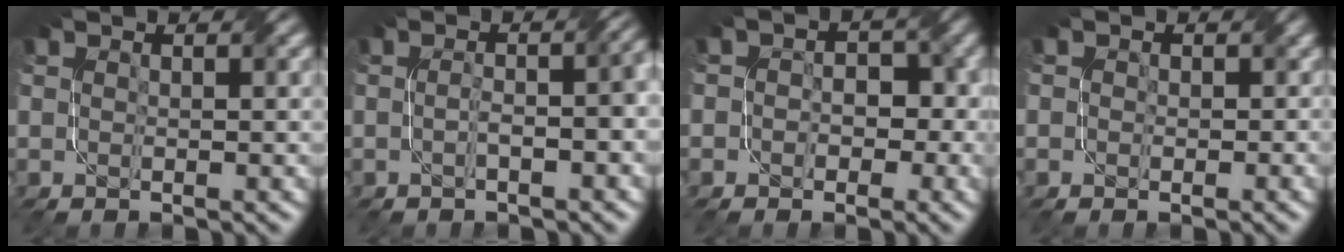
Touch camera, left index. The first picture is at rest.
{"total": 3.5, "force": [-0.5, 1.2, 3.3], "torque": [-0.029, 0.015, -0.014]}
{"total": 3.8, "force": [-0.1, 3.2, 2.0], "torque": [0.005, 0.006, -0.022]}
{"total": 1.9, "force": [0.4, 1.7, 0.7], "torque": [0.000, 0.007, -0.009]}